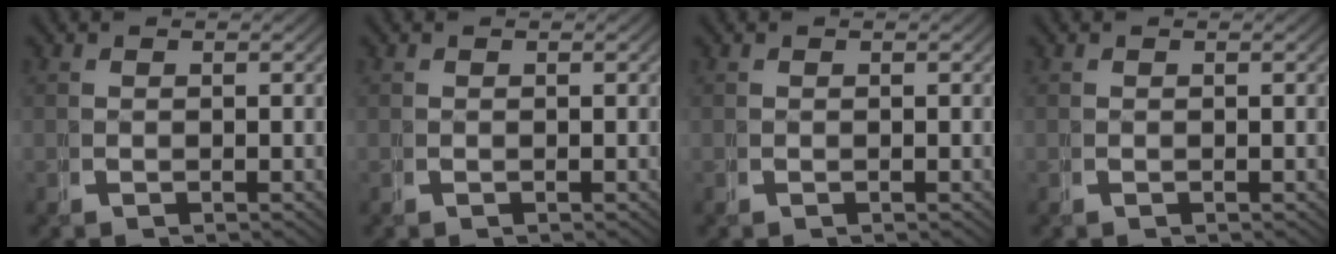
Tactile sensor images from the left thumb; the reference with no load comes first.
{"total": 0.0}
{"total": 0.0}
{"total": 0.0}